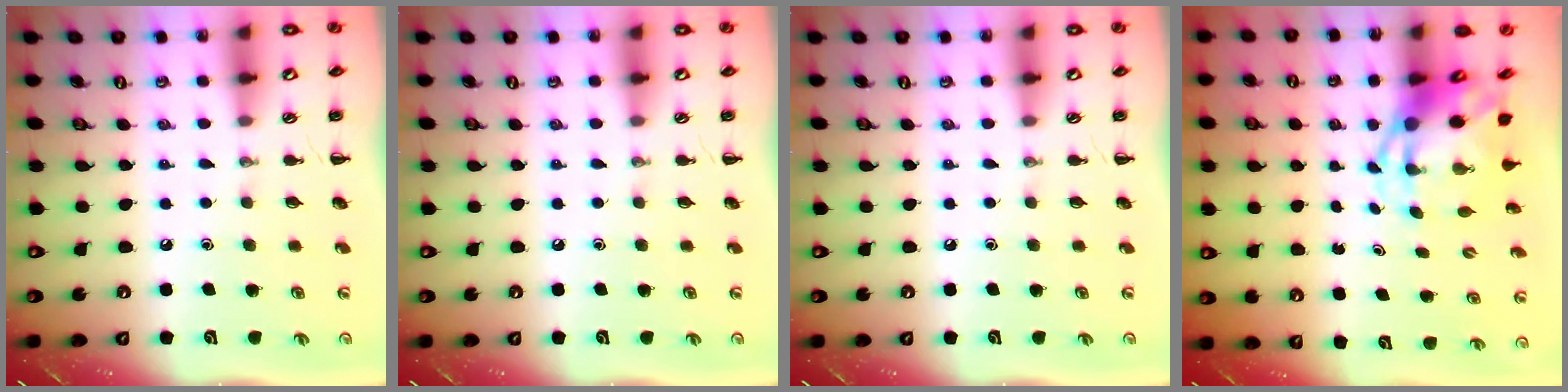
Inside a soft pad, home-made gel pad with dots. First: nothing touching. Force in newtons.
{"total": 0.0}
{"total": 0.0}
{"total": 5.1, "press": 4.9, "slide": 1.7}